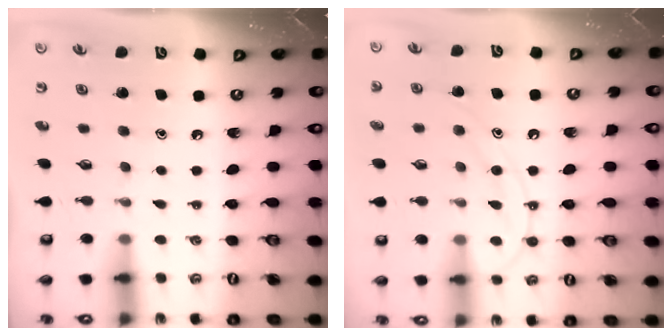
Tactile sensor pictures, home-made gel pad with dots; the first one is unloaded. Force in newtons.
{"total": 12.0, "press": 11.9, "slide": 1.1}